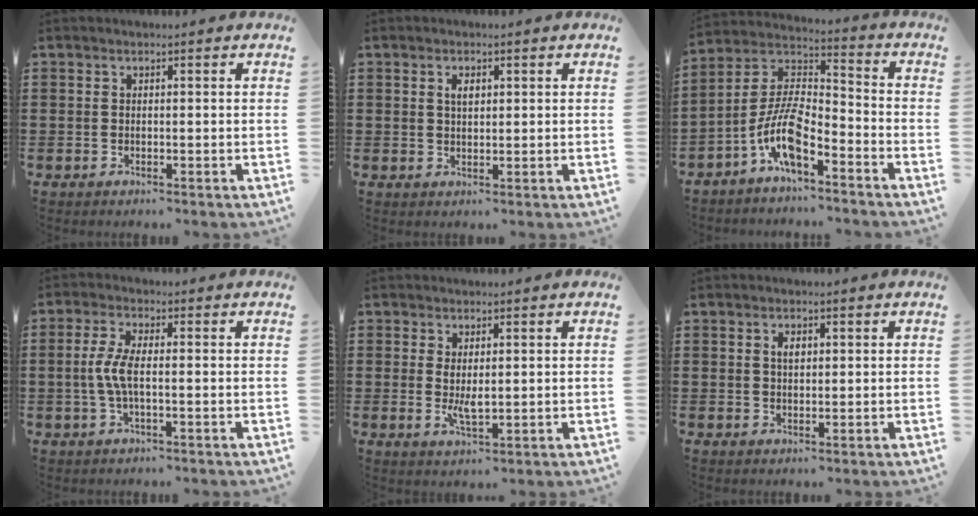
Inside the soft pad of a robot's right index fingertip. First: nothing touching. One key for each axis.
{"total": 1.8, "fx": 0.6, "fy": 0.9, "fz": 1.5, "tx": -0.032, "ty": 0.004, "tz": 0.009}
{"total": 9.4, "fx": -5.3, "fy": 3.1, "fz": 7.1, "tx": -0.170, "ty": -0.019, "tz": -0.107}
{"total": 4.6, "fx": -0.5, "fy": 1.2, "fz": 4.4, "tx": -0.108, "ty": -0.007, "tz": -0.020}
{"total": 3.0, "fx": 0.4, "fy": 1.0, "fz": 2.8, "tx": -0.060, "ty": -0.003, "tz": 0.006}
{"total": 1.7, "fx": 0.4, "fy": 0.9, "fz": 1.4, "tx": -0.030, "ty": 0.005, "tz": 0.007}